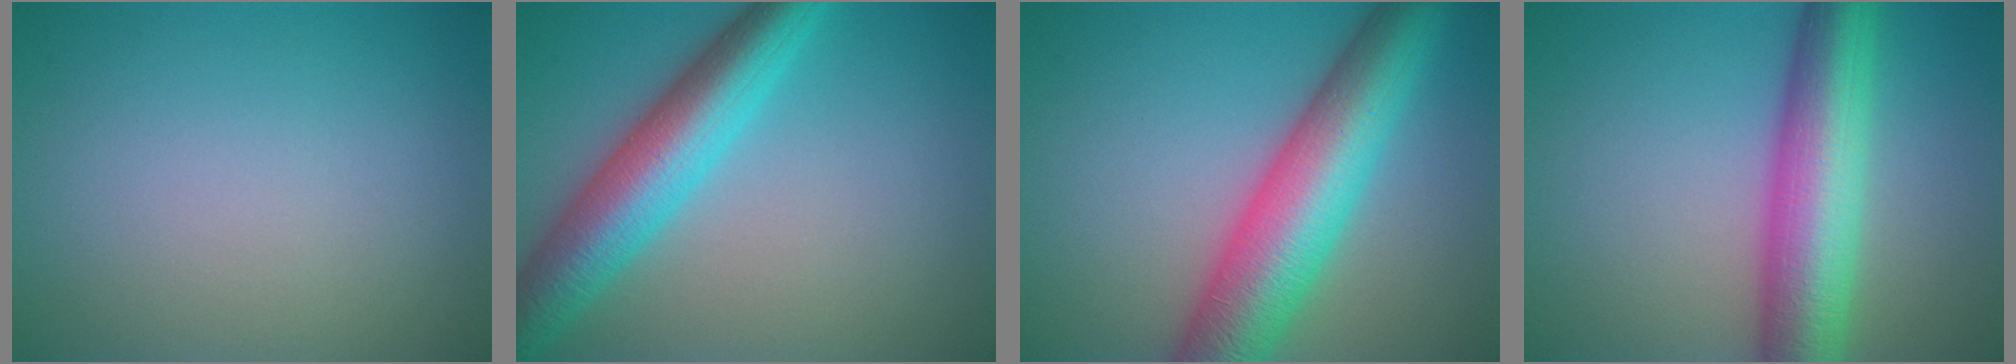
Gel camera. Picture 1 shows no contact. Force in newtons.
{"total": 7.8, "press": 7.8, "slide": 0.2}
{"total": 10.2, "press": 10.2, "slide": 0.2}
{"total": 9.3, "press": 9.3, "slide": 0.2}